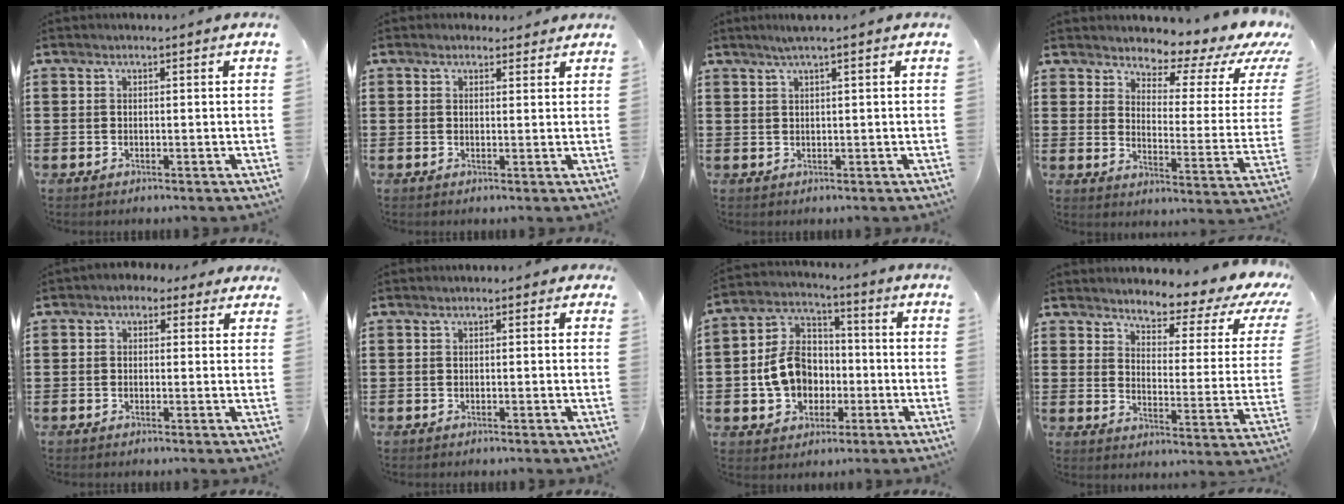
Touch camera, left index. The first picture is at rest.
{"total": 1.5, "force": [1.2, 0.8, 0.3], "torque": [-0.001, 0.002, 0.022]}
{"total": 1.7, "force": [1.0, -0.3, 1.4], "torque": [-0.026, 0.000, 0.017]}
{"total": 4.9, "force": [4.3, 1.6, 1.7], "torque": [-0.046, -0.038, 0.067]}
{"total": 1.6, "force": [0.2, 1.4, 0.8], "torque": [-0.020, 0.009, 0.001]}
{"total": 0.5, "force": [-0.2, 0.4, 0.3], "torque": [-0.006, 0.003, -0.004]}
{"total": 9.5, "force": [-1.5, 7.8, 5.1], "torque": [-0.133, 0.025, -0.029]}
{"total": 3.6, "force": [3.0, 0.9, 1.6], "torque": [-0.039, -0.030, 0.039]}